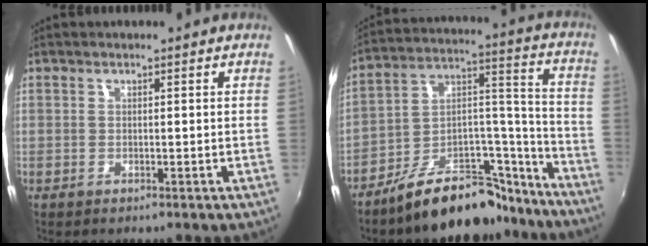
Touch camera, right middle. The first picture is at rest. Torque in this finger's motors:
{"motor_torque": [1.30, -0.84, 0.86, 0.21]}